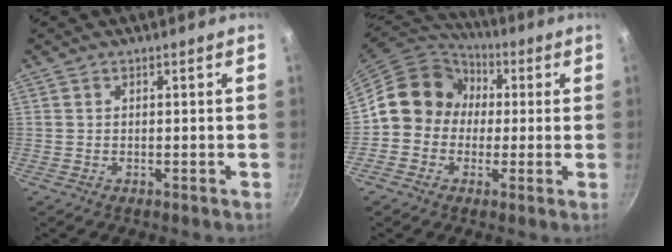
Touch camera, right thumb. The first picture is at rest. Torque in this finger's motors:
{"motor_torque": [1.80, 1.75, 0.68, -0.56, 0.07]}